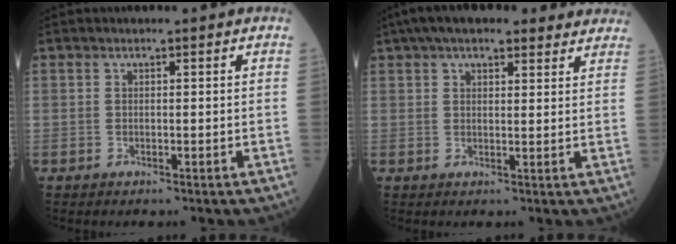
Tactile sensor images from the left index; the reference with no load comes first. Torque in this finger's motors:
{"motor_torque": [0.19, -1.01, 0.89, 0.19]}